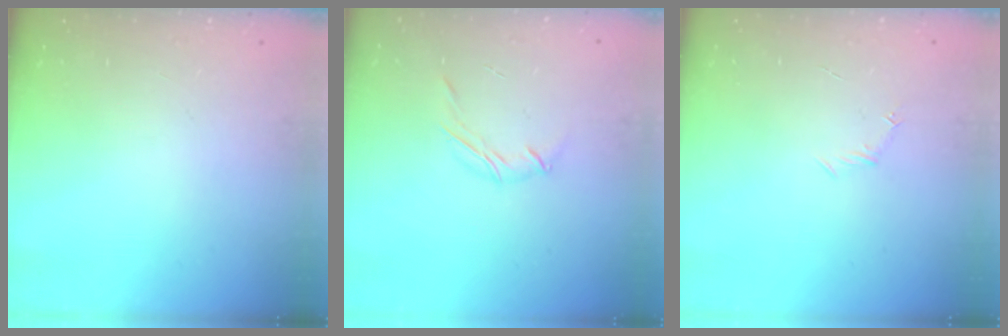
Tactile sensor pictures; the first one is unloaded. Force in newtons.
{"total": 4.4, "press": 4.3, "slide": 0.8}
{"total": 3.9, "press": 3.7, "slide": 1.0}